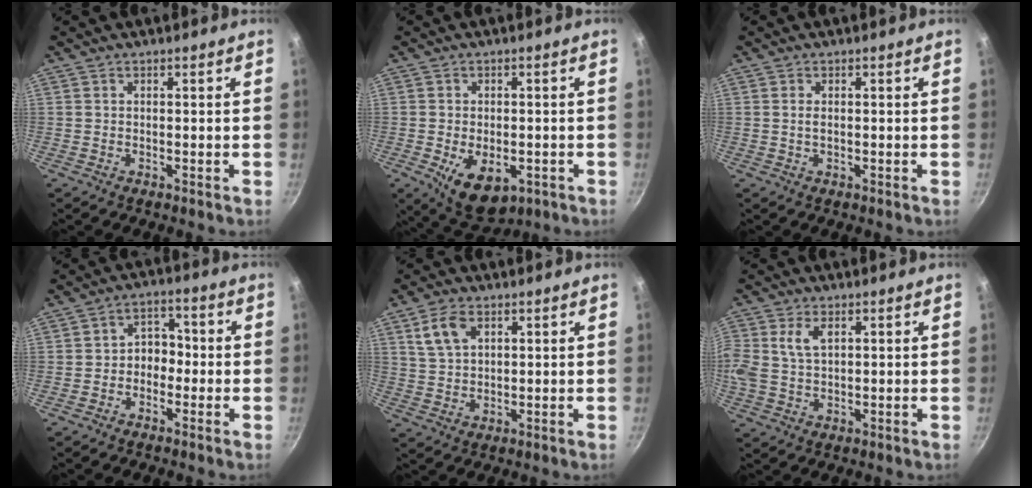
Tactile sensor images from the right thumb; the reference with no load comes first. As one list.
[{"total": 9.3, "force": [-3.0, 5.6, 6.8], "torque": [-0.084, -0.002, -0.027]}, {"total": 1.3, "force": [0.0, 0.7, 1.1], "torque": [-0.022, 0.000, -0.001]}, {"total": 5.2, "force": [-1.2, 4.1, 2.9], "torque": [-0.003, 0.026, -0.031]}, {"total": 6.6, "force": [3.0, 3.9, 4.4], "torque": [-0.076, -0.004, 0.062]}, {"total": 8.4, "force": [2.3, 5.3, 6.0], "torque": [-0.126, 0.011, 0.043]}]